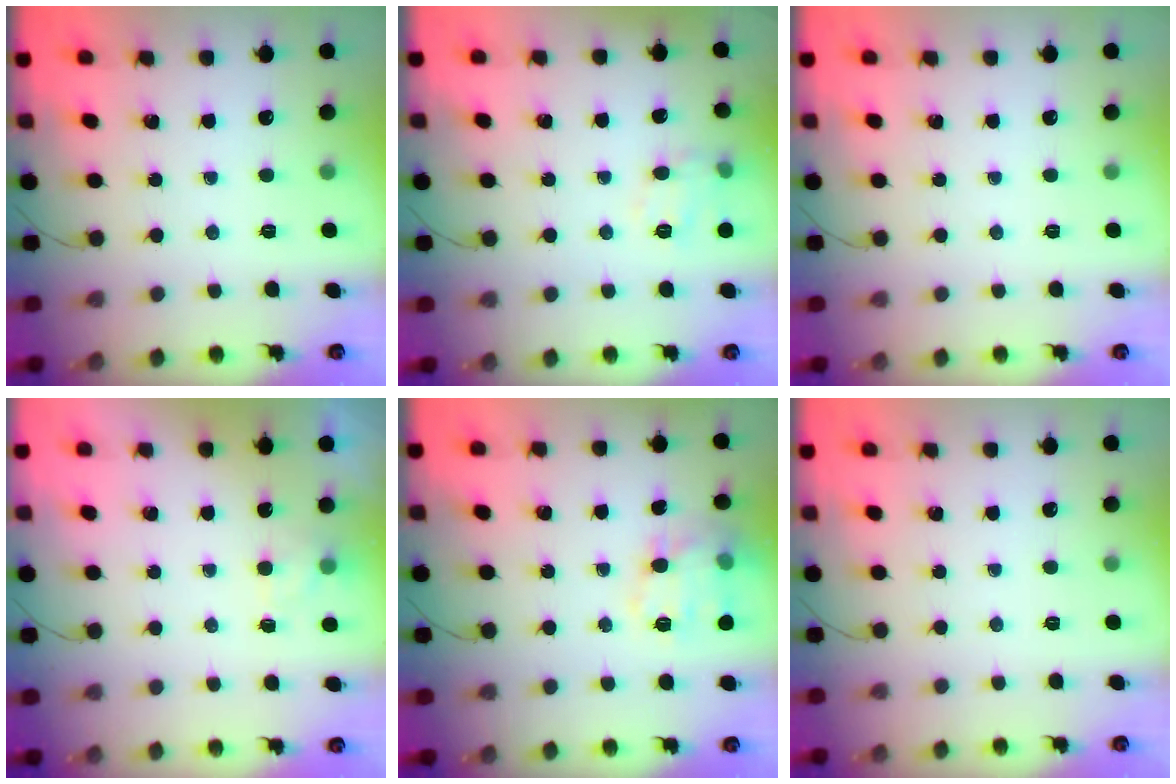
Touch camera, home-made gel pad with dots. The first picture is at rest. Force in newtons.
{"total": 6.5, "press": 6.4, "slide": 0.7}
{"total": 0.0}
{"total": 2.0, "press": 1.5, "slide": 1.3}
{"total": 13.7, "press": 13.6, "slide": 0.7}
{"total": 0.0}